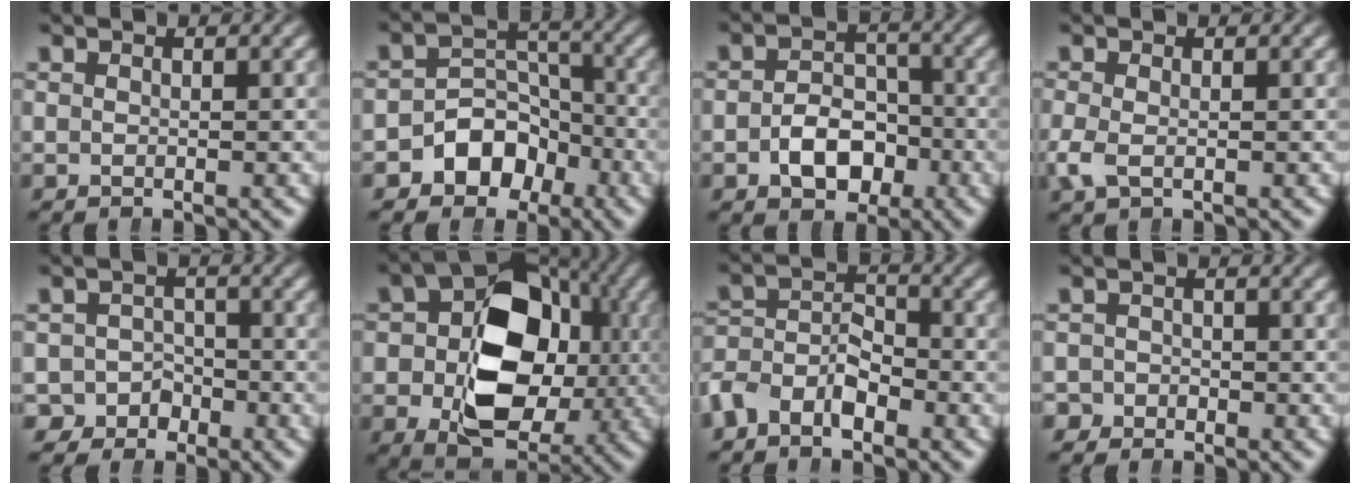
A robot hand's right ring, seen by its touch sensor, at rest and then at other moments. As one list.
[{"total": 7.2, "force": [-2.7, 6.0, 2.9], "torque": [-0.051, -0.014, -0.044]}, {"total": 5.2, "force": [-2.0, 3.8, 2.9], "torque": [-0.032, -0.006, -0.032]}, {"total": 0.8, "force": [-0.3, 0.4, 0.6], "torque": [-0.026, -0.008, 0.000]}, {"total": 5.9, "force": [-3.3, 4.9, 0.3], "torque": [0.010, -0.014, -0.062]}, {"total": 15.6, "force": [-0.3, 10.8, 11.3], "torque": [-0.179, -0.026, 0.001]}, {"total": 5.3, "force": [-2.5, 4.2, 2.1], "torque": [-0.027, -0.004, -0.051]}, {"total": 2.2, "force": [-1.5, 1.3, -1.0], "torque": [0.028, -0.005, -0.030]}]